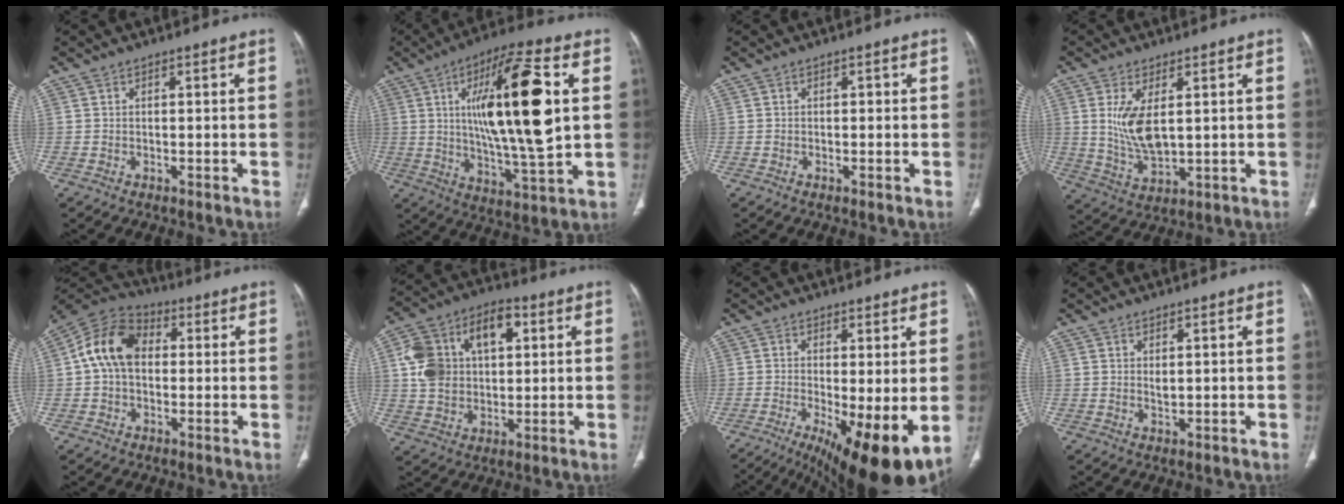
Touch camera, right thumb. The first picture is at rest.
{"total": 21.9, "force": [4.0, 5.2, 20.9], "torque": [-0.356, -0.012, 0.065]}
{"total": 0.5, "force": [-0.1, 0.3, 0.4], "torque": [-0.004, 0.000, -0.004]}
{"total": 8.7, "force": [1.9, 4.0, 7.5], "torque": [-0.149, -0.021, 0.052]}
{"total": 11.9, "force": [1.1, 8.5, 8.2], "torque": [-0.143, 0.030, 0.007]}
{"total": 16.3, "force": [4.0, 10.9, 11.5], "torque": [-0.181, 0.021, 0.070]}
{"total": 13.9, "force": [-3.4, 3.8, 12.9], "torque": [-0.183, -0.021, -0.037]}
{"total": 1.3, "force": [0.4, 0.6, 1.0], "torque": [-0.018, -0.003, 0.012]}